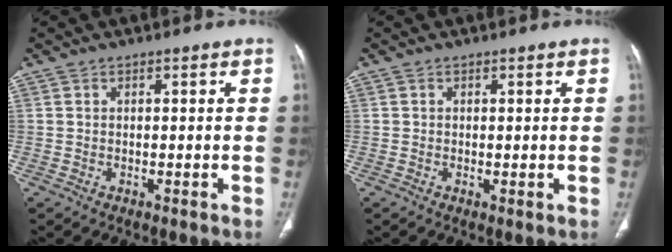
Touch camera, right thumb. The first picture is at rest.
{"total": 0.7, "force": [0.0, 0.2, 0.6], "torque": [-0.015, -0.005, 0.000]}